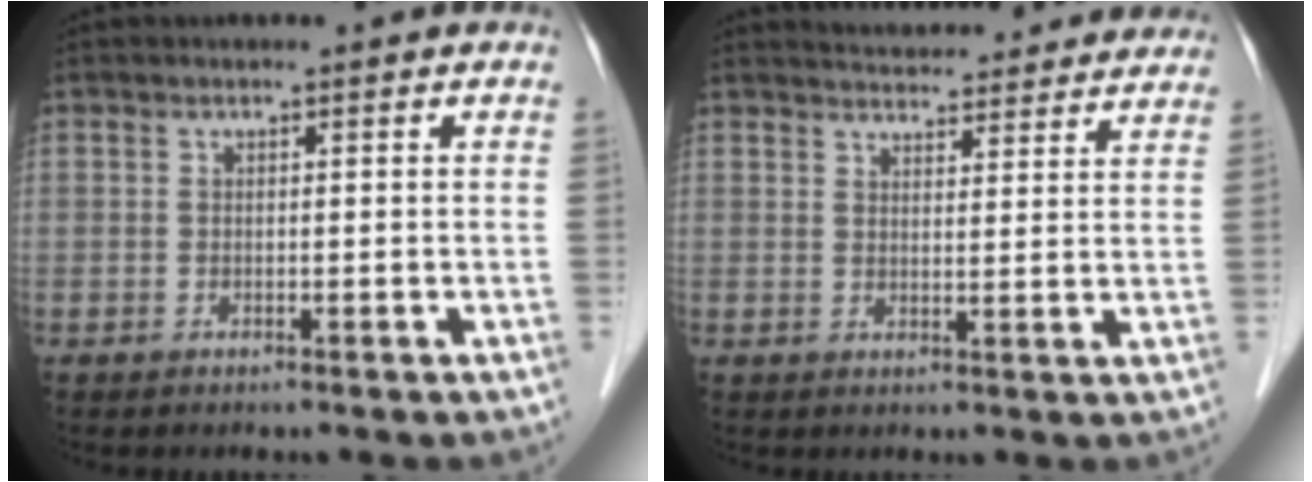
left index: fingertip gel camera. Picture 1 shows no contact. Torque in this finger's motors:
{"motor_torque": [1.01, -1.13, 0.21, 0.05]}